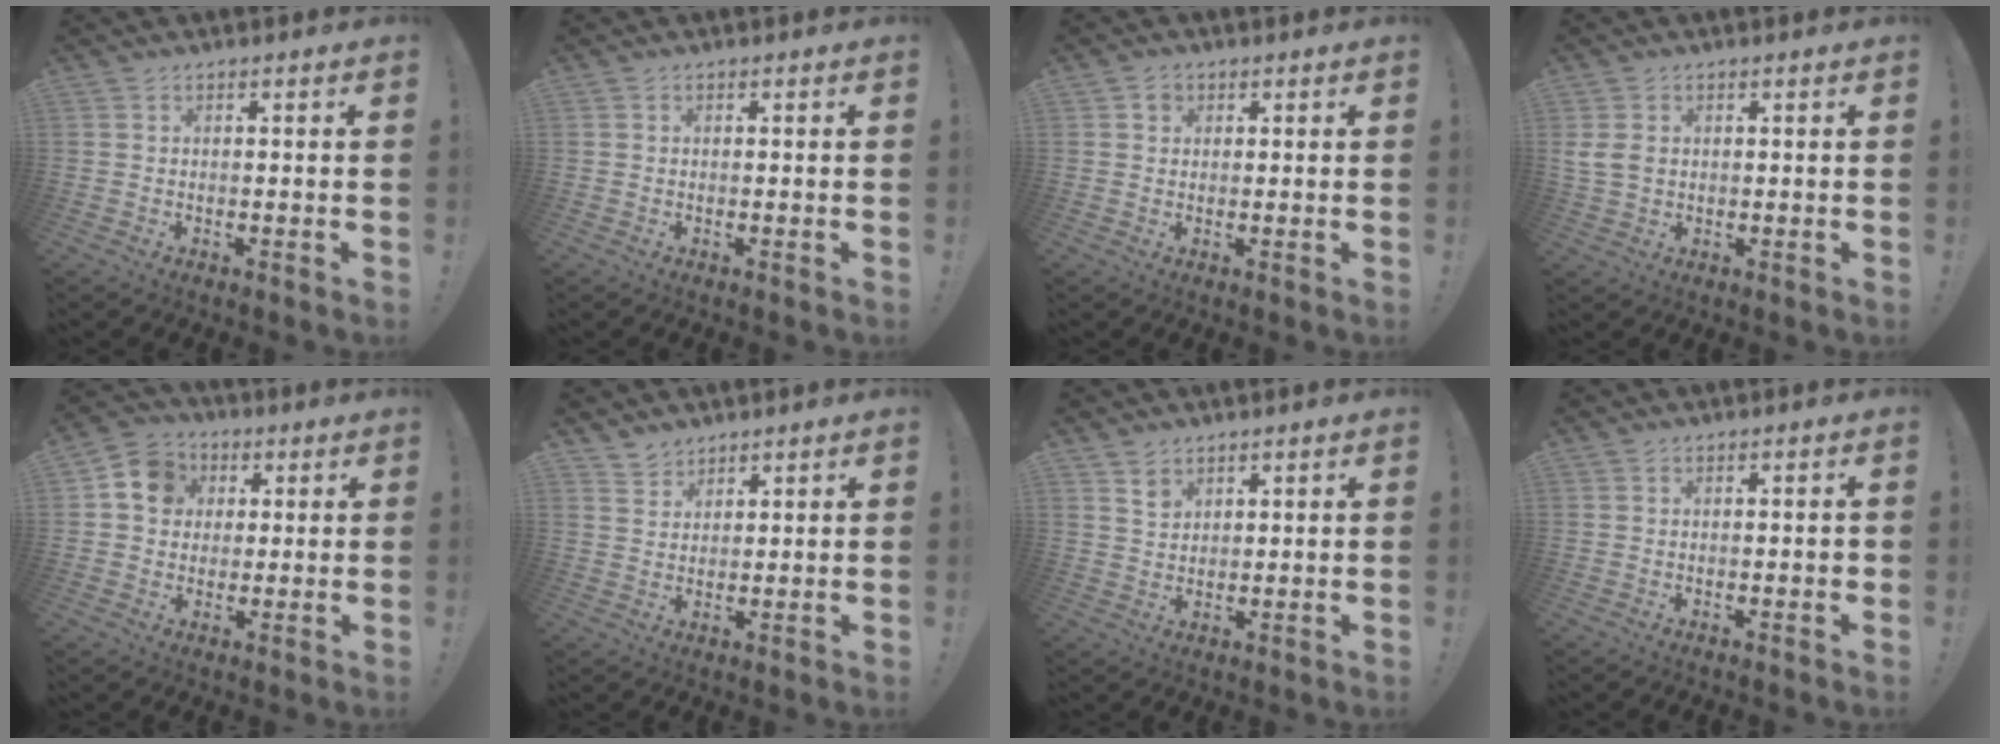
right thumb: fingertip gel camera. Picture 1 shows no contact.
{"total": 0.0}
{"total": 2.0, "force": [0.9, 1.8, 0.5], "torque": [-0.002, 0.000, 0.015]}
{"total": 4.5, "force": [1.1, 3.4, 2.8], "torque": [-0.047, -0.002, 0.023]}
{"total": 10.2, "force": [2.2, 9.1, 4.2], "torque": [-0.058, 0.006, 0.049]}
{"total": 3.6, "force": [3.1, 1.9, 0.0], "torque": [-0.002, -0.022, 0.061]}
{"total": 3.4, "force": [2.5, 2.1, 0.7], "torque": [0.003, -0.020, 0.044]}
{"total": 0.8, "force": [-0.2, 0.3, 0.7], "torque": [-0.012, 0.002, -0.004]}